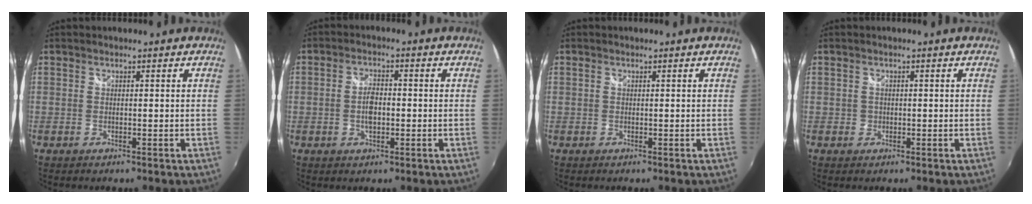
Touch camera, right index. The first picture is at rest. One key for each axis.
{"total": 4.1, "fx": -0.6, "fy": 2.0, "fz": 3.5, "tx": -0.069, "ty": 0.004, "tz": -0.010}
{"total": 0.0}
{"total": 1.3, "fx": -0.4, "fy": 1.2, "fz": 0.2, "tx": -0.001, "ty": -0.002, "tz": -0.004}